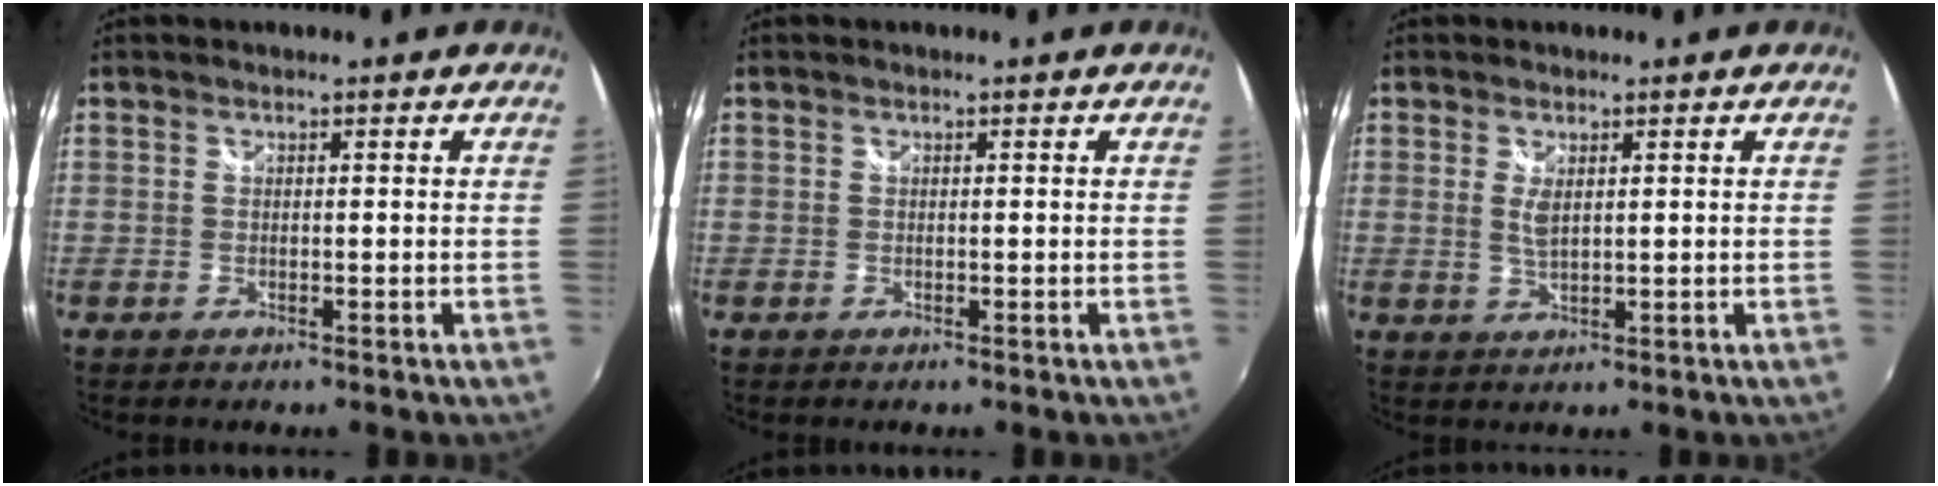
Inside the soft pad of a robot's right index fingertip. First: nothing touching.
{"total": 0.0}
{"total": 2.7, "force": [0.7, 1.1, 2.3], "torque": [-0.043, -0.005, 0.013]}